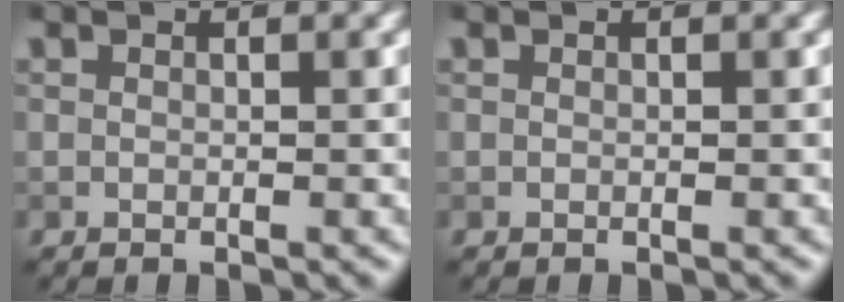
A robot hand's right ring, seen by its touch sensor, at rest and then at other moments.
{"total": 0.0}